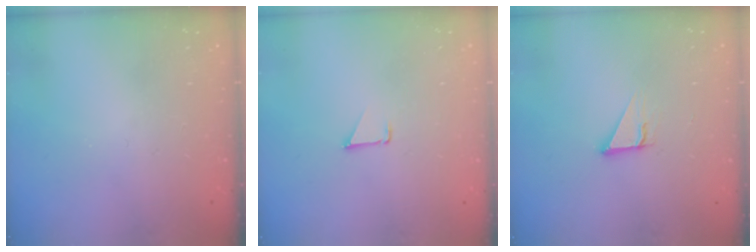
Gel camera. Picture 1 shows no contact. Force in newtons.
{"total": 0.9, "press": 0.9, "slide": 0.1}
{"total": 3.4, "press": 3.4, "slide": 0.3}